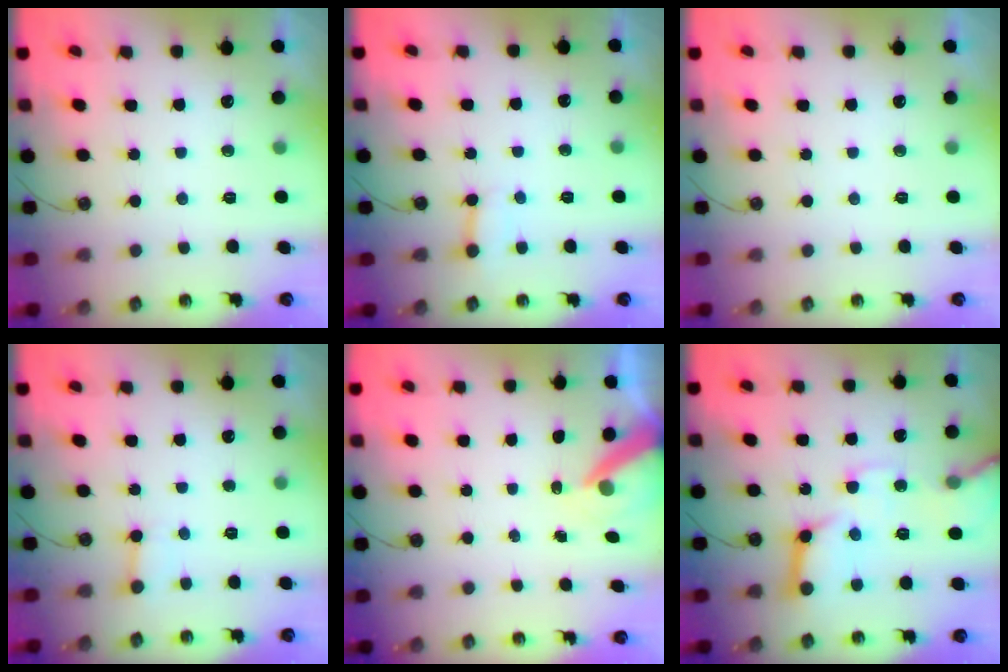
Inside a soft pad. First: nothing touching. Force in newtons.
{"total": 3.4, "press": 3.4, "slide": 0.2}
{"total": 0.0}
{"total": 2.9, "press": 2.9, "slide": 0.3}
{"total": 7.7, "press": 7.7, "slide": 0.7}
{"total": 15.9, "press": 15.8, "slide": 2.1}